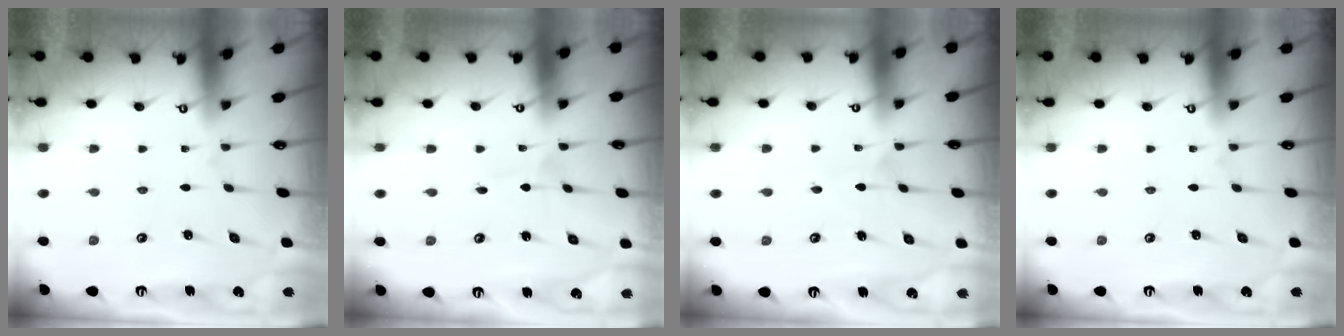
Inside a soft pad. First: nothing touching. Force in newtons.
{"total": 1.5, "press": 1.5, "slide": 0.1}
{"total": 5.9, "press": 5.9, "slide": 0.5}
{"total": 0.0}